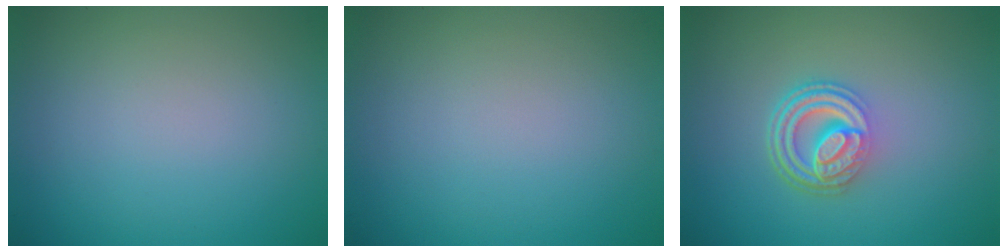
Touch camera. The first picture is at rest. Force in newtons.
{"total": 0.0}
{"total": 5.0, "press": 3.5, "slide": 3.6}